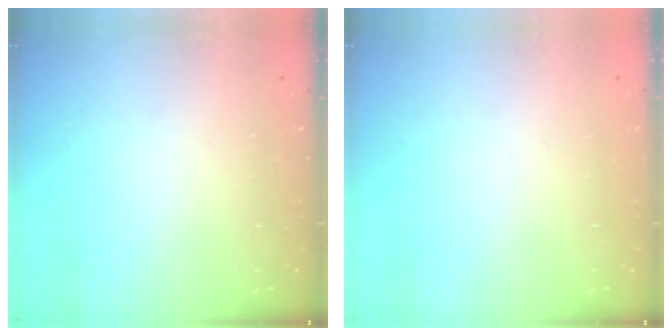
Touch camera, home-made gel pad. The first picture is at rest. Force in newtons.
{"total": 1.7, "press": 1.7, "slide": 0.1}